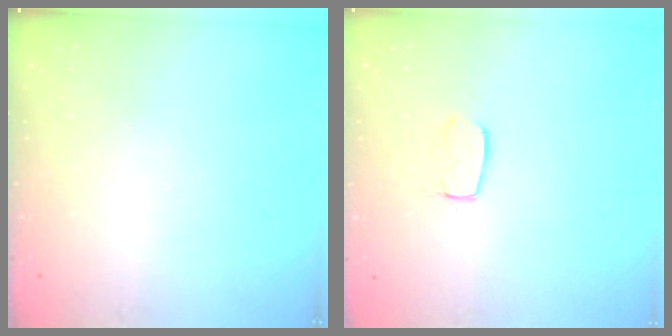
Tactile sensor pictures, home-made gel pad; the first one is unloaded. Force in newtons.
{"total": 5.2, "press": 5.1, "slide": 0.5}